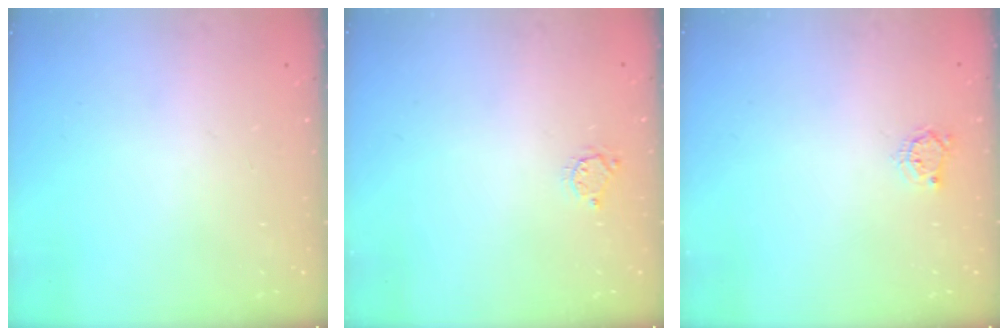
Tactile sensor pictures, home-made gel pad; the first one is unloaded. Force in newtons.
{"total": 3.3, "press": 3.3, "slide": 0.3}
{"total": 3.4, "press": 3.4, "slide": 0.4}